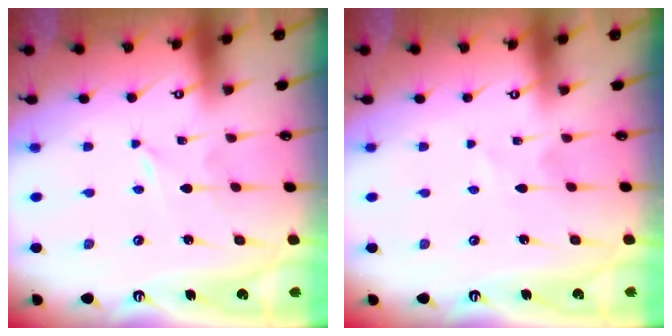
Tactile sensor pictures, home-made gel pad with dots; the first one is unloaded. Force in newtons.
{"total": 0.5, "press": 0.5, "slide": 0.1}